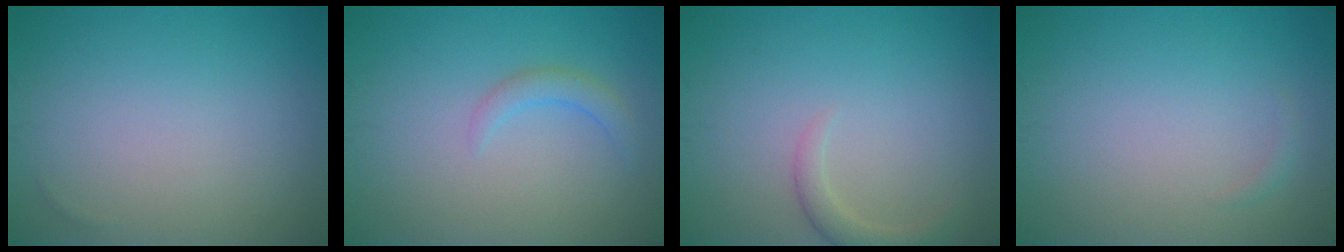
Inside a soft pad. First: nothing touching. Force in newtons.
{"total": 1.6, "press": 1.6, "slide": 0.2}
{"total": 1.9, "press": 1.9, "slide": 0.2}
{"total": 0.5, "press": 0.5, "slide": 0.0}